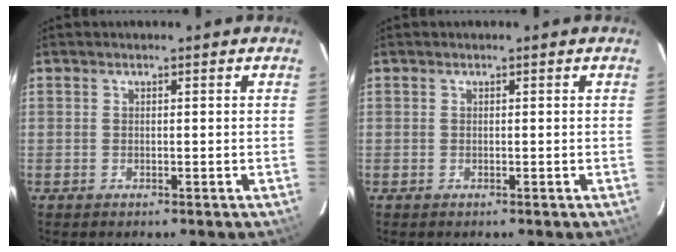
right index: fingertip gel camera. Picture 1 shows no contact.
{"total": 0.0}